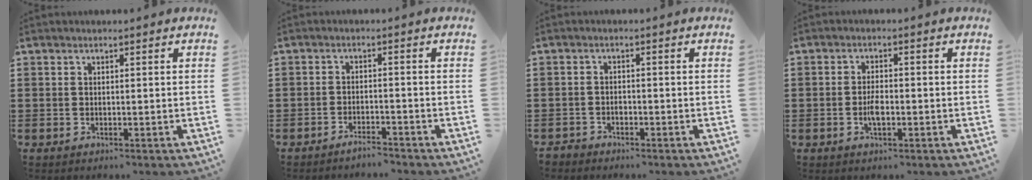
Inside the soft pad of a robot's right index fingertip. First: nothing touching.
{"total": 2.1, "force": [-2.1, 0.2, 0.4], "torque": [-0.011, 0.003, -0.041]}
{"total": 1.6, "force": [-1.4, 0.7, 0.1], "torque": [-0.008, 0.001, -0.029]}
{"total": 3.0, "force": [-0.8, 1.1, 2.7], "torque": [-0.056, -0.002, -0.017]}